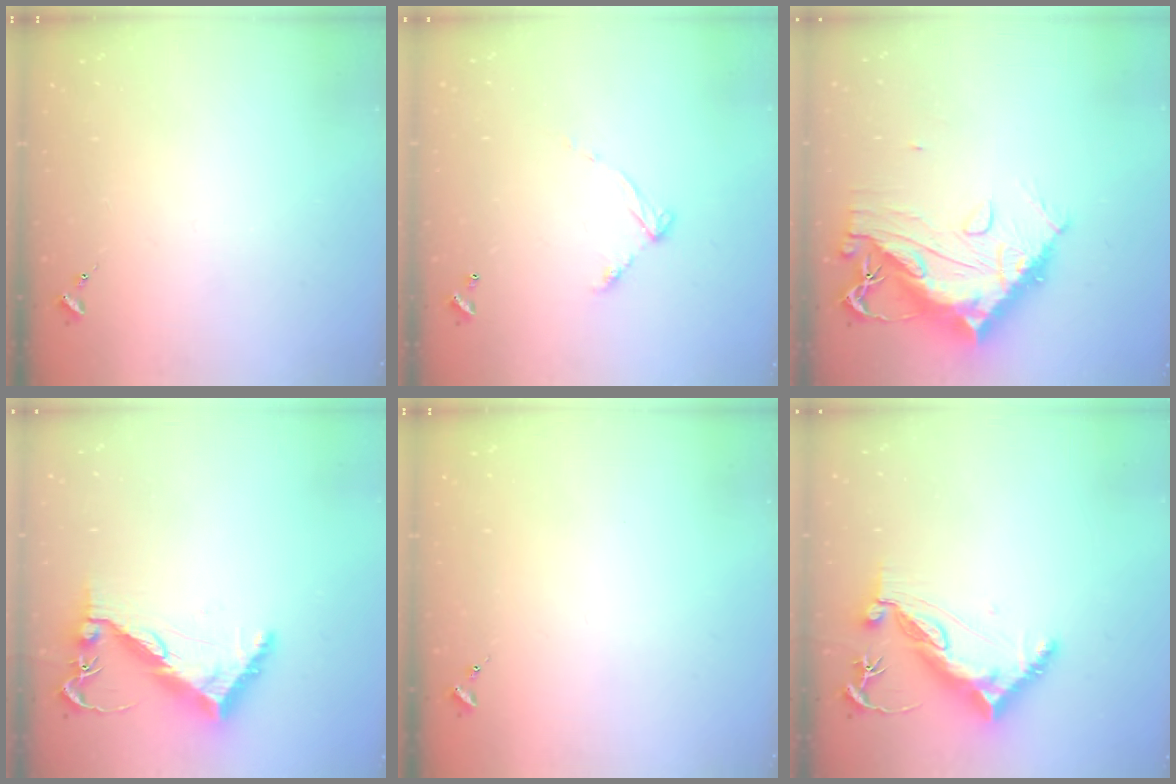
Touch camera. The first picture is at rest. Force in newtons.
{"total": 5.8, "press": 5.8, "slide": 0.4}
{"total": 16.4, "press": 16.3, "slide": 1.5}
{"total": 9.7, "press": 9.6, "slide": 1.4}
{"total": 0.0}
{"total": 10.7, "press": 10.6, "slide": 1.2}